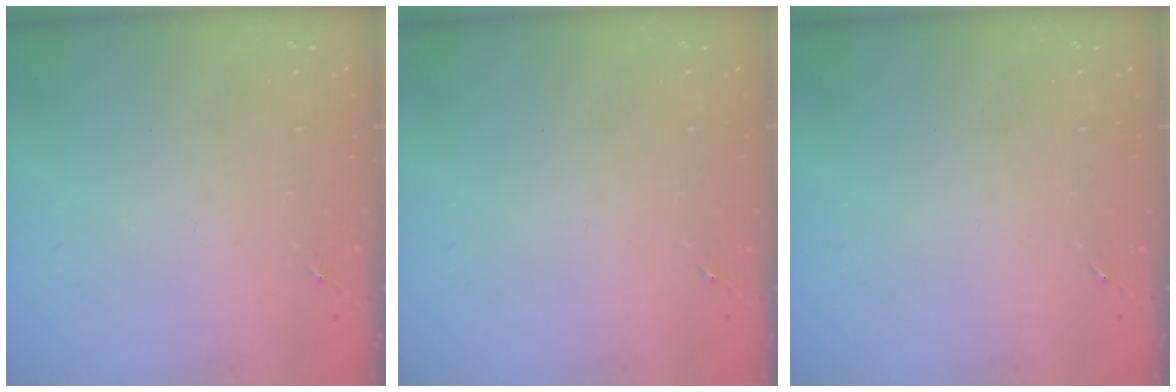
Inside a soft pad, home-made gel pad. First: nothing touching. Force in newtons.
{"total": 0.0}
{"total": 0.0}